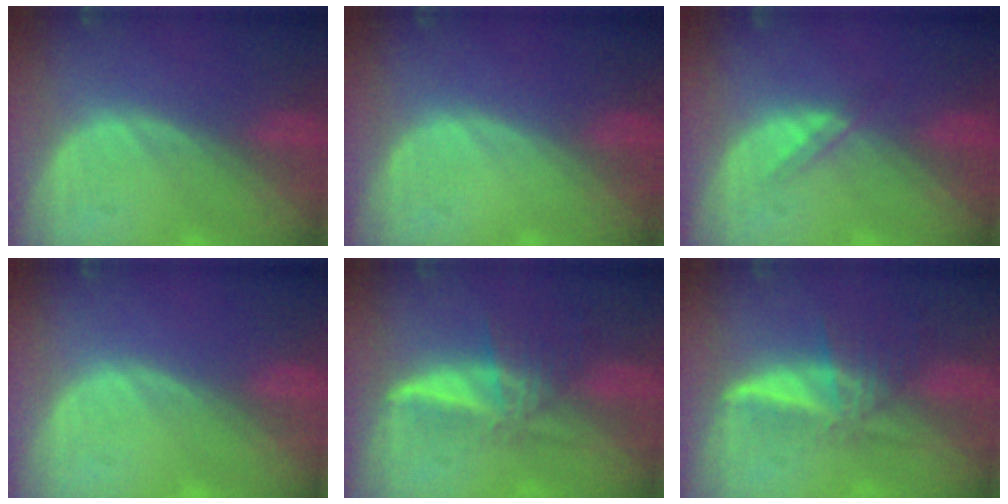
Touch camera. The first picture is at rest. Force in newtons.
{"total": 0.0}
{"total": 1.5, "press": 1.5, "slide": 0.1}
{"total": 0.0}
{"total": 6.0, "press": 5.3, "slide": 2.7}
{"total": 6.0, "press": 5.3, "slide": 2.7}